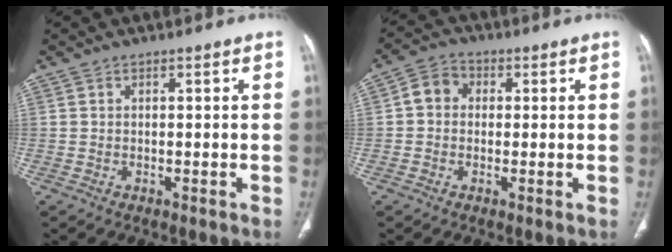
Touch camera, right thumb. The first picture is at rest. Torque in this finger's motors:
{"motor_torque": [0.02, 0.01, 0.46, -0.19, 0.01]}